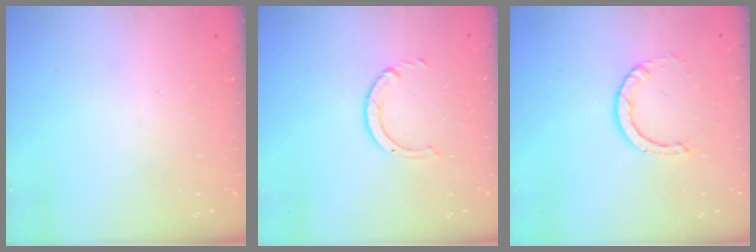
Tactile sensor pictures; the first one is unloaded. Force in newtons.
{"total": 2.5, "press": 2.5, "slide": 0.2}
{"total": 2.9, "press": 2.9, "slide": 0.2}